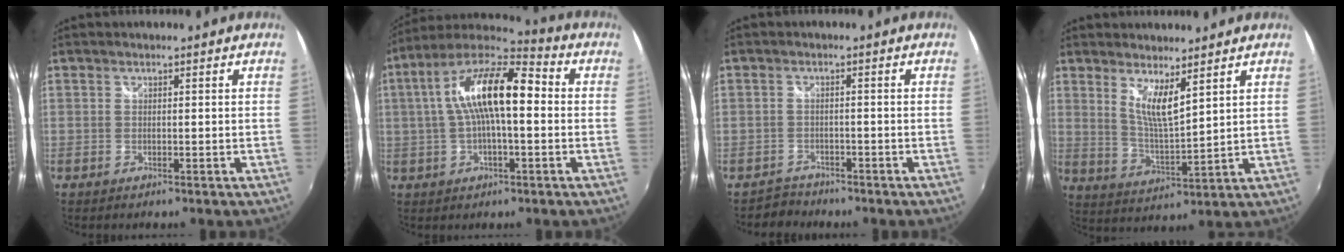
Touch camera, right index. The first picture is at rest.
{"total": 16.4, "force": [1.4, 5.4, 15.4], "torque": [-0.279, 0.024, 0.010]}
{"total": 2.9, "force": [-2.3, 1.7, -0.6], "torque": [0.002, 0.011, -0.042]}
{"total": 6.8, "force": [4.4, 1.1, 5.2], "torque": [-0.094, -0.015, 0.081]}